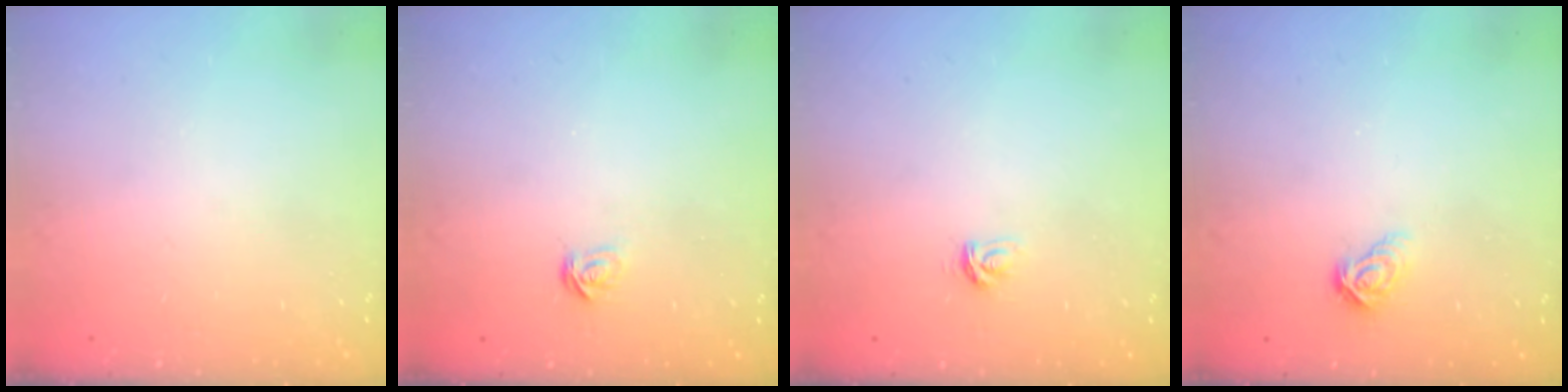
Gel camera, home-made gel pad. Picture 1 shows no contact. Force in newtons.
{"total": 2.3, "press": 2.3, "slide": 0.2}
{"total": 2.7, "press": 2.7, "slide": 0.4}
{"total": 6.2, "press": 6.2, "slide": 0.4}